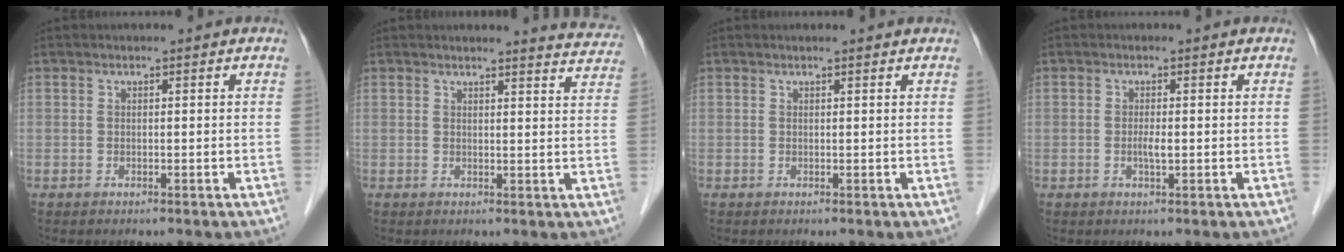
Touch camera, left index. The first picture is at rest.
{"total": 6.0, "force": [6.0, 0.1, 0.3], "torque": [-0.001, -0.029, 0.046]}
{"total": 1.3, "force": [1.3, 0.0, 0.3], "torque": [-0.011, 0.006, 0.015]}
{"total": 1.4, "force": [-0.2, 0.3, 1.4], "torque": [-0.028, -0.001, -0.004]}